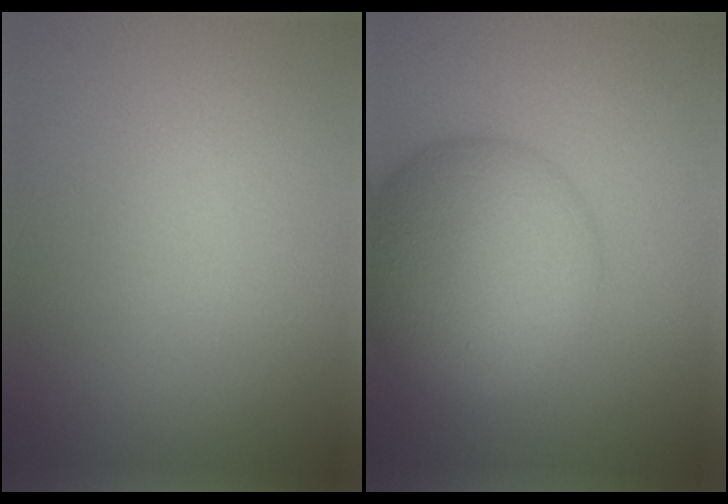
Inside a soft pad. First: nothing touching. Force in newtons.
{"total": 11.1, "press": 11.0, "slide": 0.3}